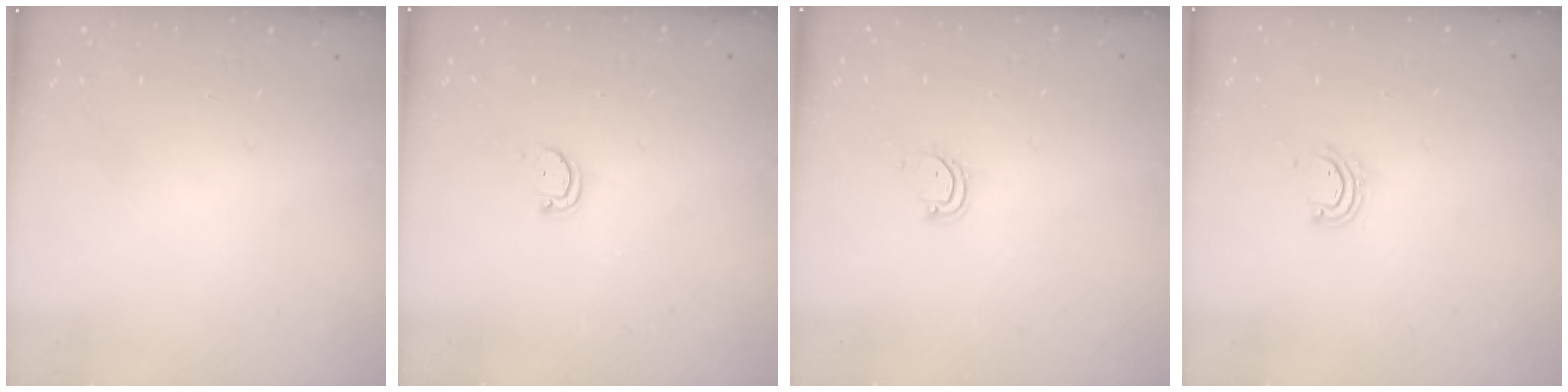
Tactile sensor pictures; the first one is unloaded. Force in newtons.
{"total": 2.3, "press": 2.3, "slide": 0.4}
{"total": 3.9, "press": 3.9, "slide": 0.2}
{"total": 2.7, "press": 2.7, "slide": 0.2}